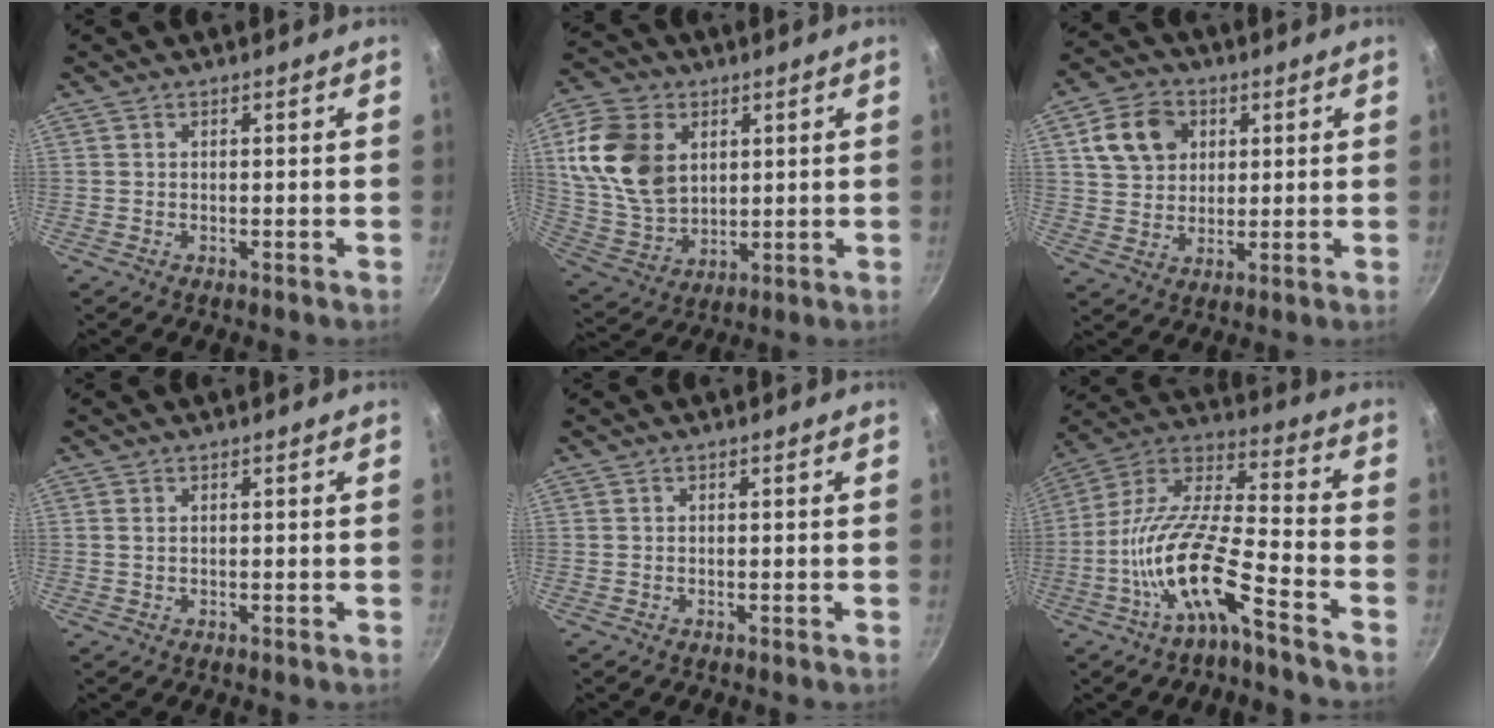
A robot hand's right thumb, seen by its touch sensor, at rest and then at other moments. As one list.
[{"total": 16.5, "force": [4.2, 12.0, 10.5], "torque": [-0.178, -0.010, 0.093]}, {"total": 10.4, "force": [3.5, 8.2, 5.3], "torque": [-0.074, 0.005, 0.059]}, {"total": 0.8, "force": [0.2, 0.5, 0.5], "torque": [-0.010, 0.002, 0.004]}, {"total": 0.0}, {"total": 15.5, "force": [-7.7, 3.9, 12.9], "torque": [-0.243, 0.059, -0.160]}]